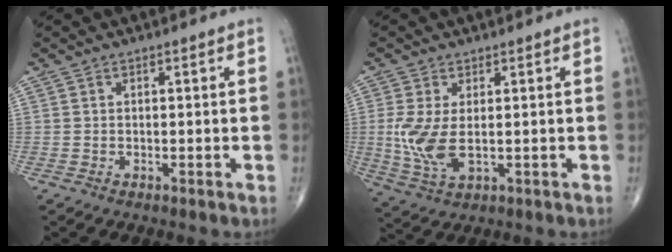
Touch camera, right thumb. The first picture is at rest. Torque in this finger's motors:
{"motor_torque": [0.99, 1.91, 0.77, -0.48, 0.12]}